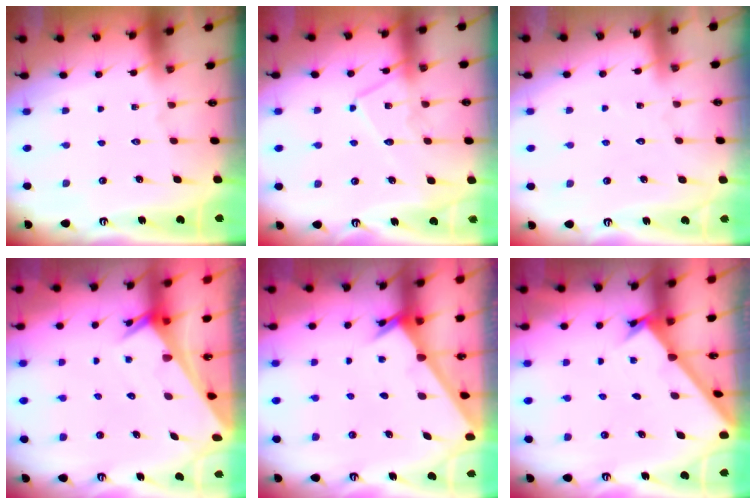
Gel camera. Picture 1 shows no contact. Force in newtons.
{"total": 11.9, "press": 11.8, "slide": 0.7}
{"total": 3.9, "press": 3.9, "slide": 0.3}
{"total": 2.5, "press": 2.5, "slide": 0.1}
{"total": 2.5, "press": 2.5, "slide": 0.2}
{"total": 1.6, "press": 1.6, "slide": 0.1}